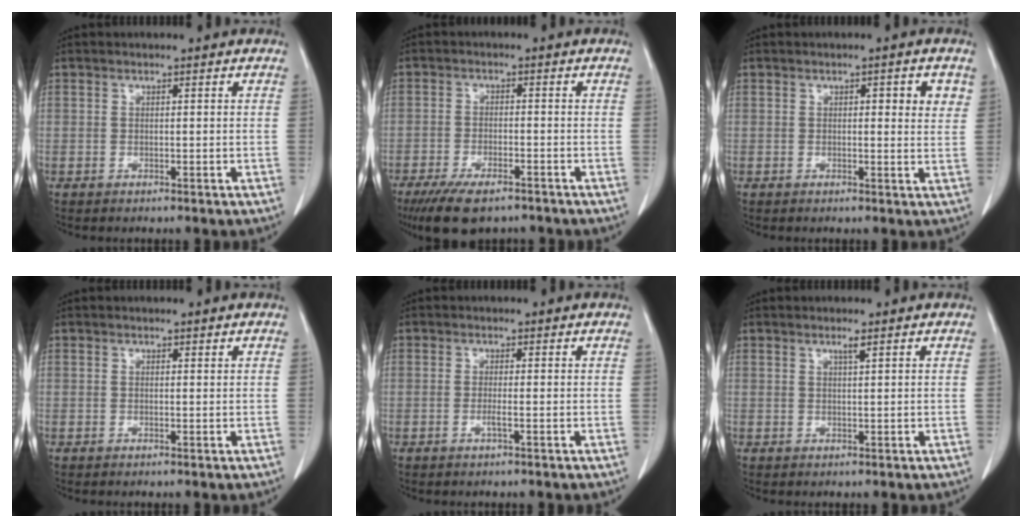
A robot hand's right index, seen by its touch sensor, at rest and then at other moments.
{"total": 9.0, "force": [-6.7, 2.8, 5.4], "torque": [-0.089, -0.015, -0.108]}
{"total": 3.6, "force": [1.3, 1.0, 3.2], "torque": [-0.036, -0.002, 0.013]}
{"total": 0.0}
{"total": 1.1, "force": [-0.4, -0.2, 1.0], "torque": [-0.022, -0.001, -0.008]}
{"total": 1.1, "force": [0.7, -0.2, 0.8], "torque": [-0.018, -0.002, 0.014]}